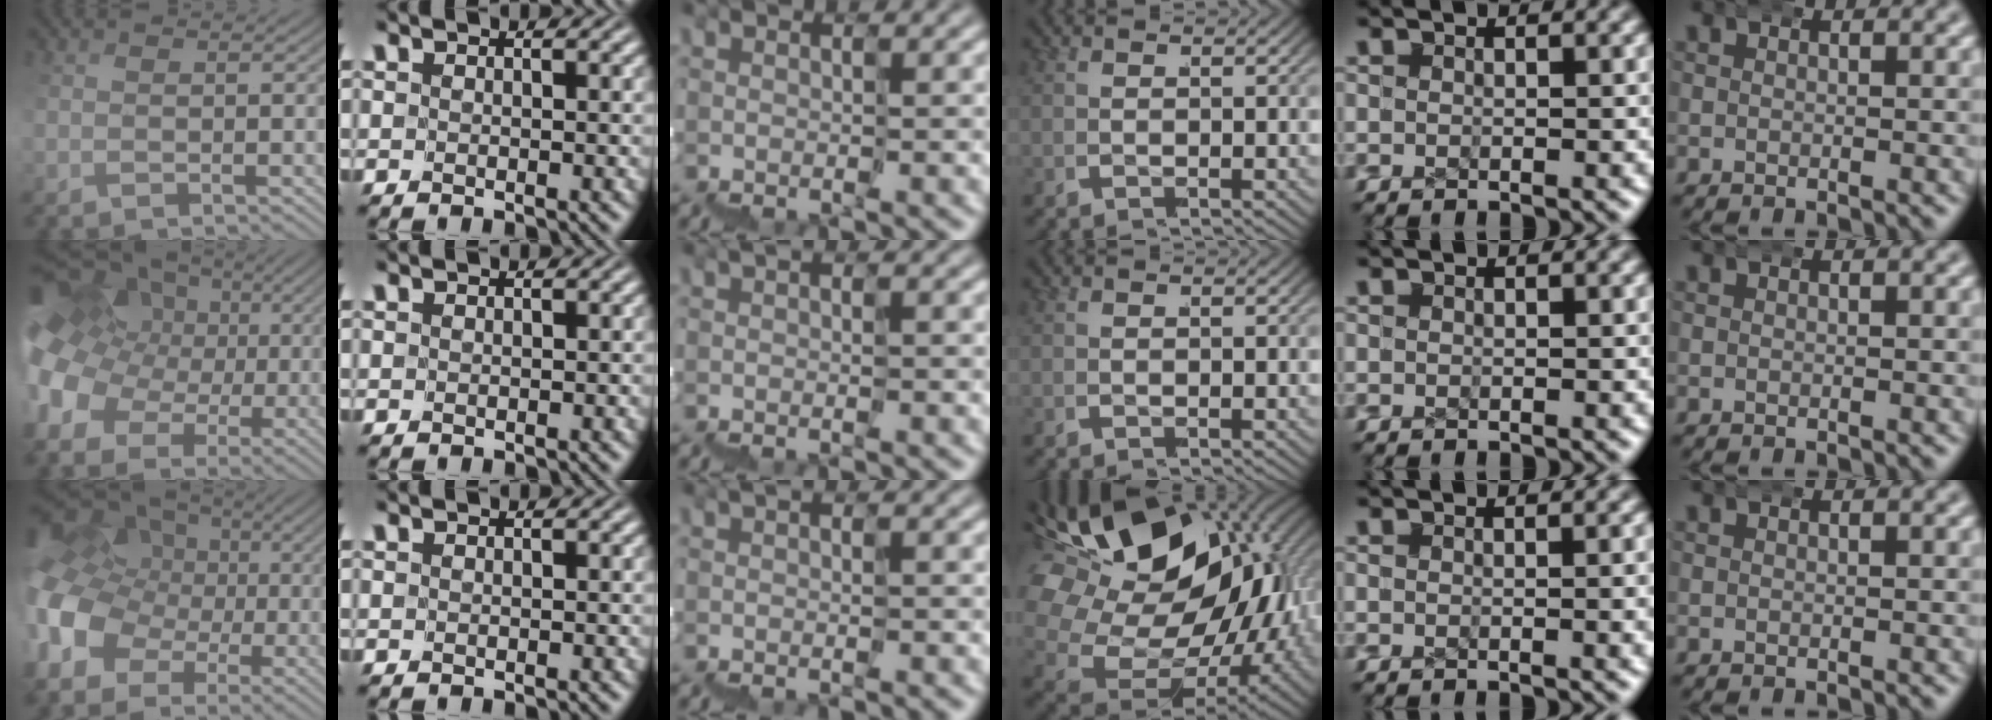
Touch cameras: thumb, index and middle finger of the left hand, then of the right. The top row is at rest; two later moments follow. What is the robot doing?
{"motion": "wrap", "object": "ethernet cable"}